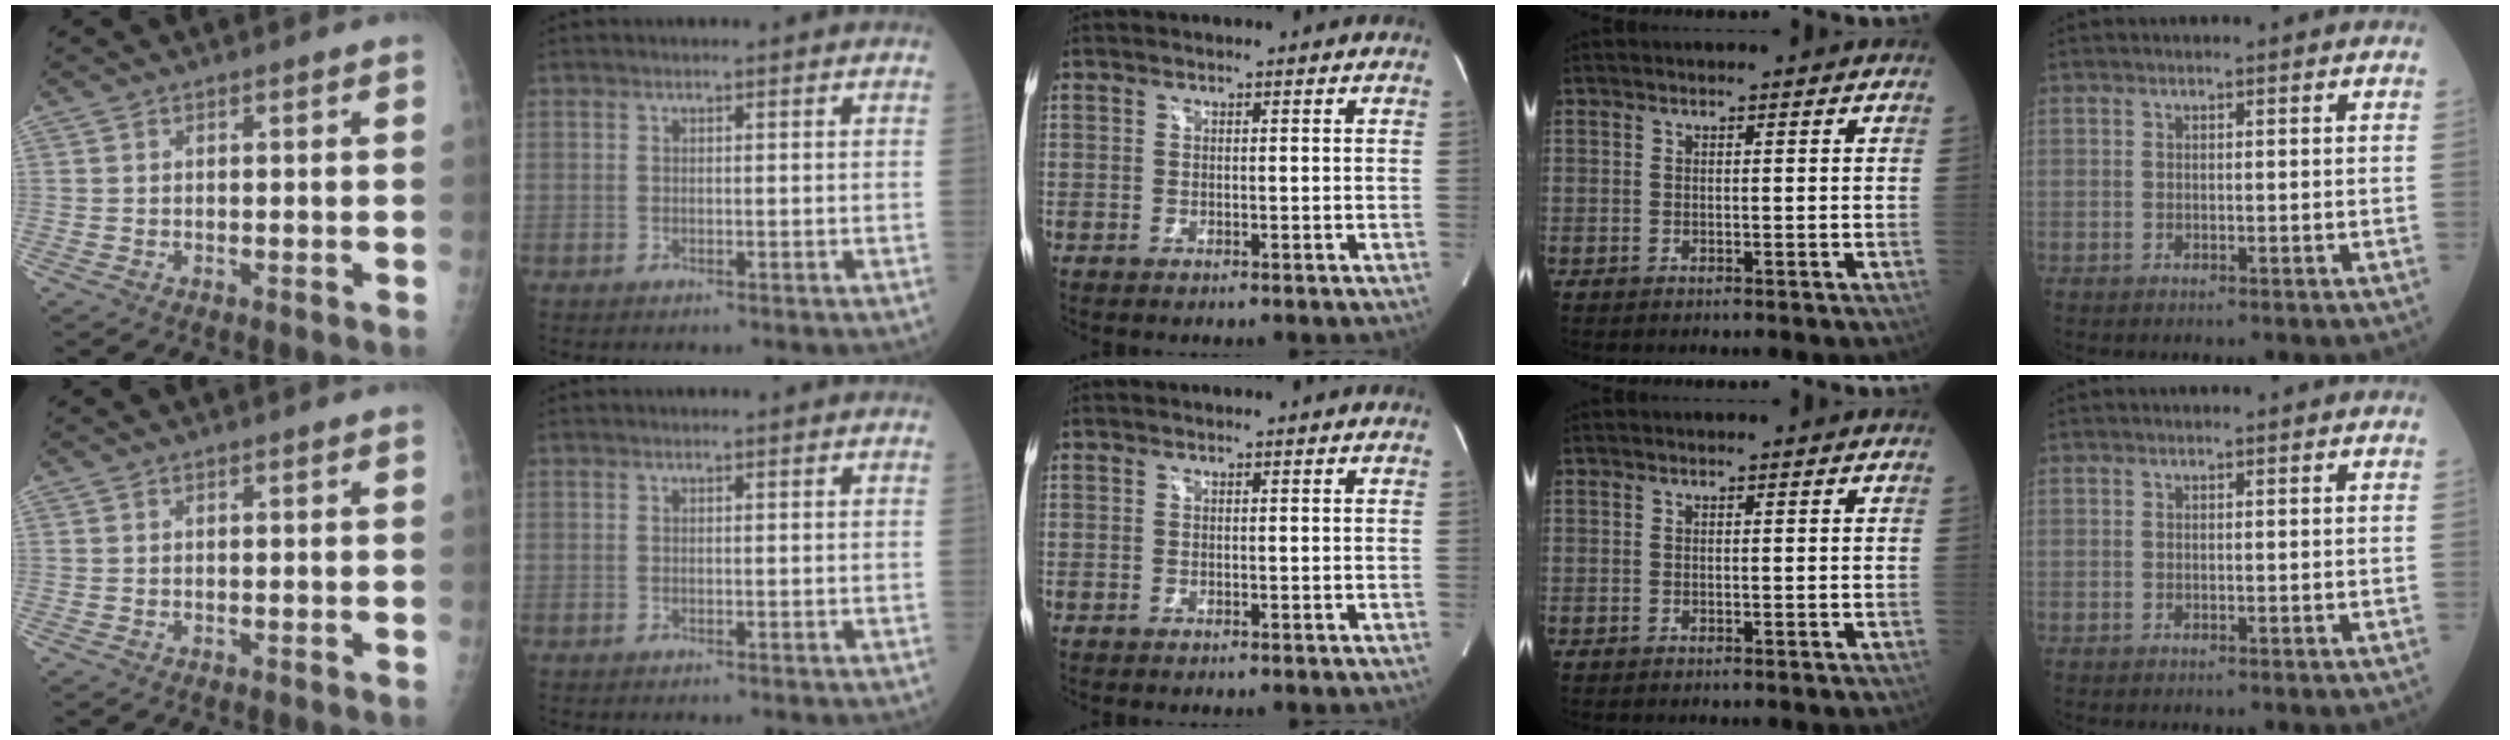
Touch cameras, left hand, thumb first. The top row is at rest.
{}